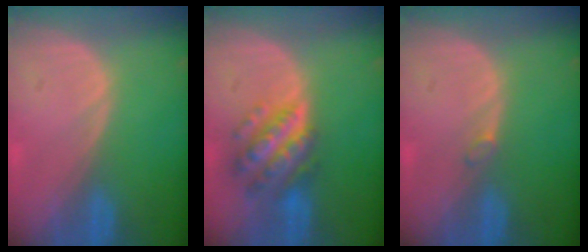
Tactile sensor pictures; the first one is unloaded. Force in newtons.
{"total": 7.6, "press": 7.6, "slide": 0.5}
{"total": 0.9, "press": 0.8, "slide": 0.2}